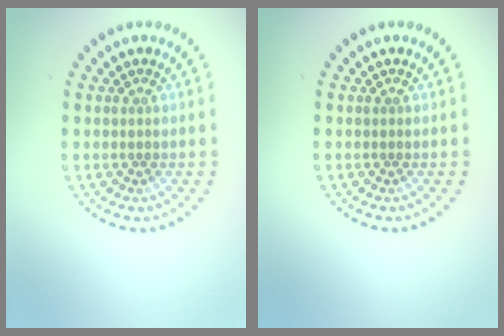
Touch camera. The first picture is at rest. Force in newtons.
{"total": 0.0}